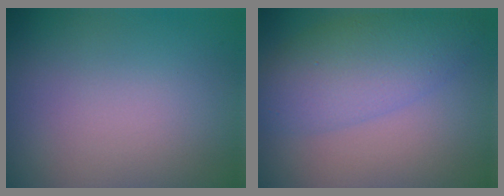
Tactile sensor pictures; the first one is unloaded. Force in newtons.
{"total": 5.6, "press": 5.6, "slide": 0.1}